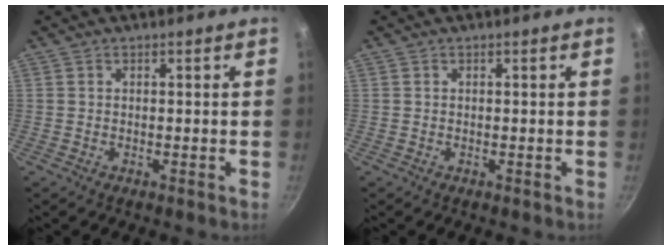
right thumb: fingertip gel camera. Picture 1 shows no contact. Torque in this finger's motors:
{"motor_torque": [0.00, 0.00, -0.10, 0.54, 0.00]}